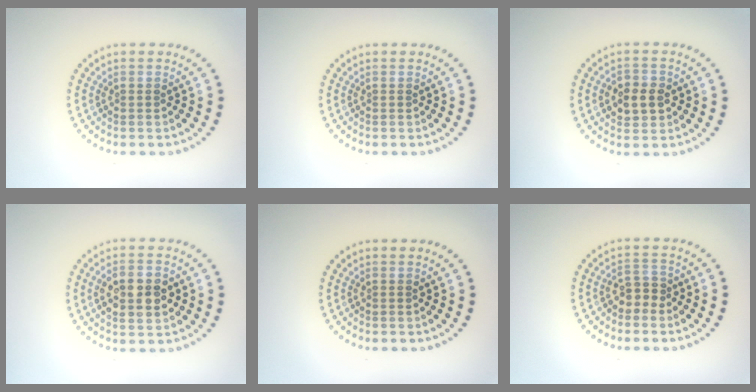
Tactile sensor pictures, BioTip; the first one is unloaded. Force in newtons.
{"total": 0.0}
{"total": 2.9, "press": 2.9, "slide": 0.4}
{"total": 3.4, "press": 3.4, "slide": 0.4}
{"total": 0.0}
{"total": 1.8, "press": 1.6, "slide": 0.9}